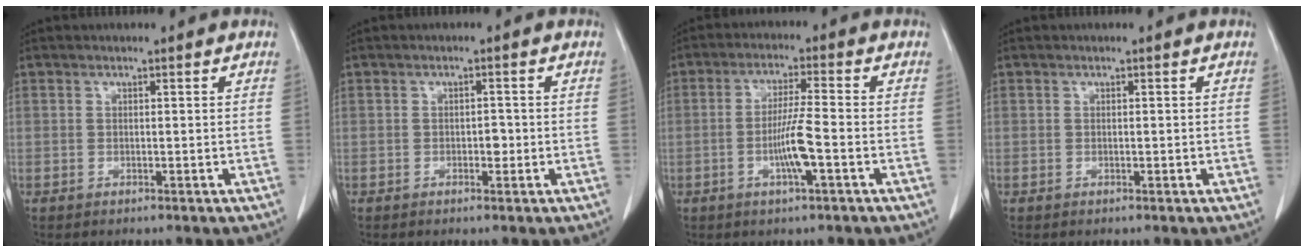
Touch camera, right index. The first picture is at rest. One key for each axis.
{"total": 1.5, "fx": -0.3, "fy": 0.8, "fz": 1.2, "tx": -0.012, "ty": 0.003, "tz": -0.002}
{"total": 6.2, "fx": -1.8, "fy": -0.1, "fz": 6.0, "tx": -0.115, "ty": -0.001, "tz": -0.032}
{"total": 0.0}